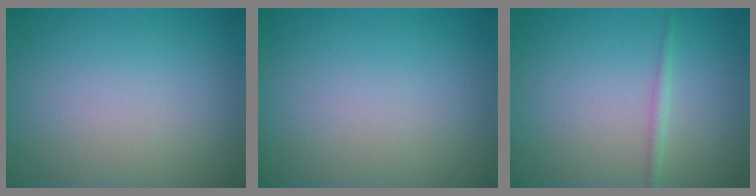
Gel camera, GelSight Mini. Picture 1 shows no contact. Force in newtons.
{"total": 0.0}
{"total": 1.0, "press": 1.0, "slide": 0.1}